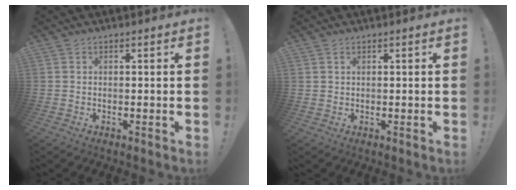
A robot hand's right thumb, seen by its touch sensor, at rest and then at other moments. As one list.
[{"total": 0.8, "force": [0.5, 0.5, 0.3], "torque": [-0.013, 0.002, 0.012]}]